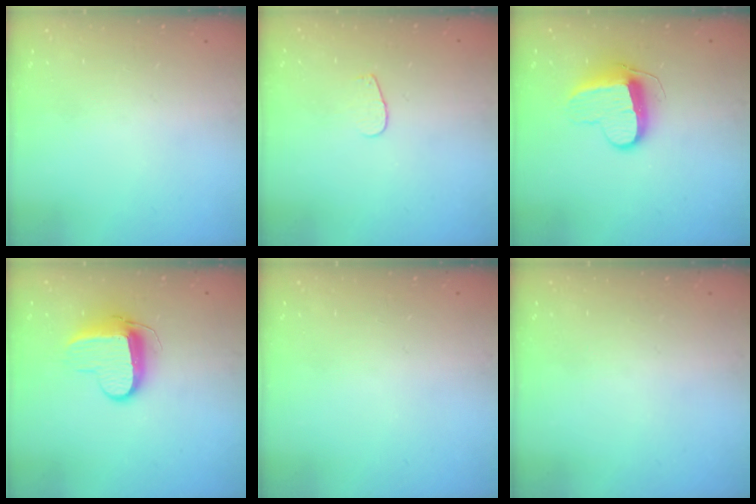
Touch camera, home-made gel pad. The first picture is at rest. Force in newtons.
{"total": 2.6, "press": 2.5, "slide": 0.3}
{"total": 10.5, "press": 10.5, "slide": 0.4}
{"total": 9.6, "press": 9.6, "slide": 0.8}
{"total": 0.0}
{"total": 0.0}